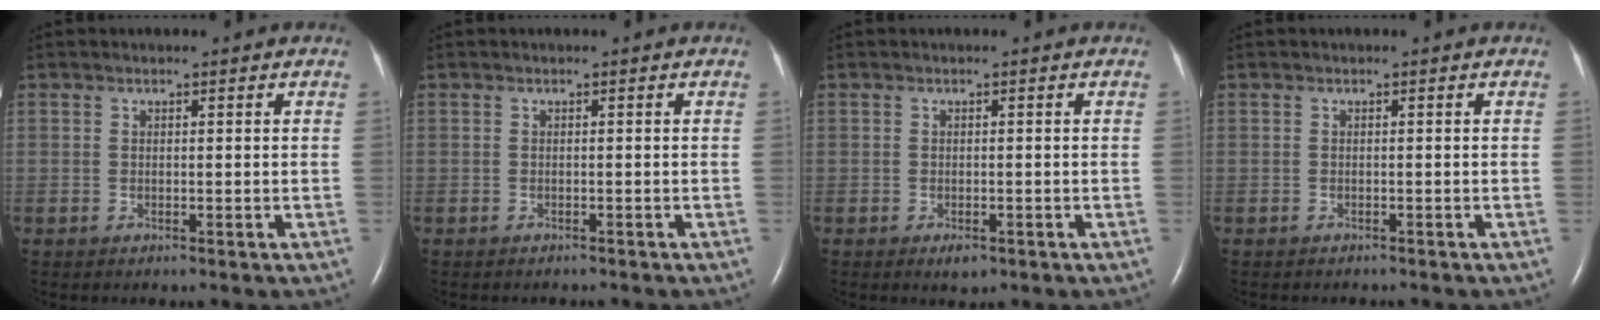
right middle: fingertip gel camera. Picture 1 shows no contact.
{"total": 1.8, "force": [-1.6, 0.6, 0.5], "torque": [-0.014, -0.003, -0.018]}
{"total": 1.5, "force": [-0.9, 0.7, 1.0], "torque": [-0.016, -0.001, -0.008]}
{"total": 1.9, "force": [-1.7, 0.6, 0.6], "torque": [-0.014, -0.003, -0.018]}